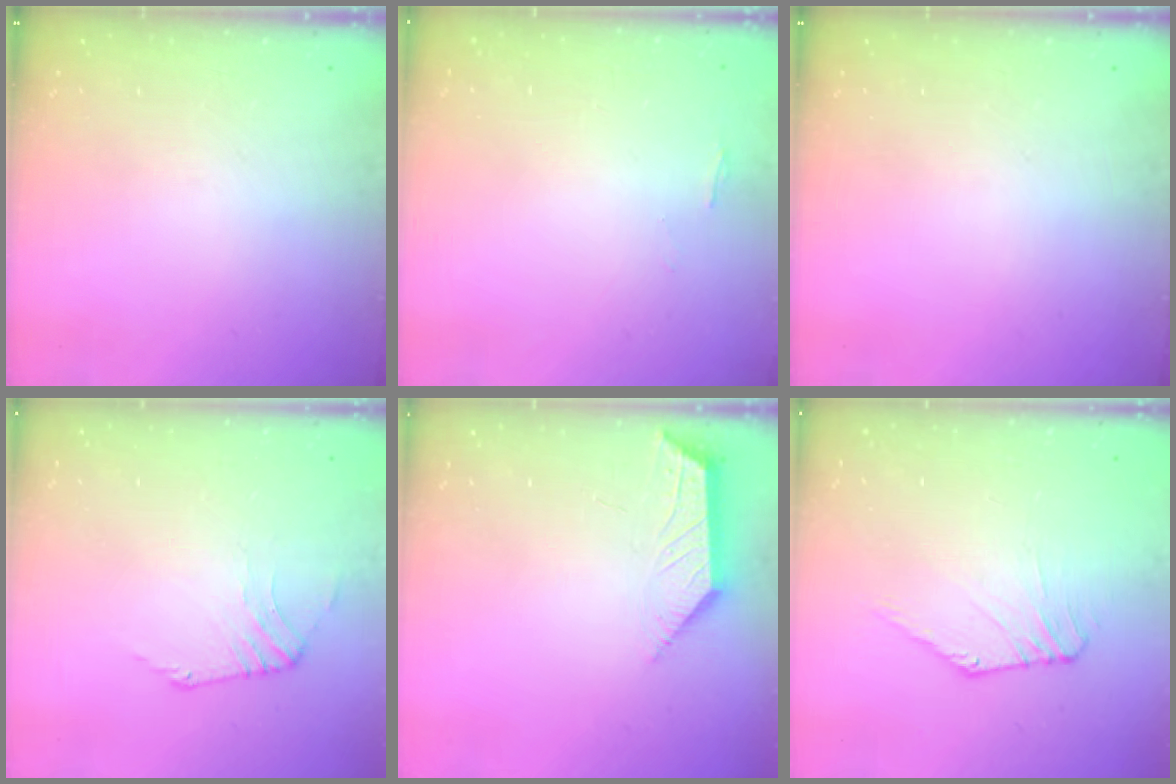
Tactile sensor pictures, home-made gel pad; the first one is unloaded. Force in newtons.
{"total": 0.7, "press": 0.6, "slide": 0.4}
{"total": 0.0}
{"total": 2.4, "press": 2.4, "slide": 0.5}
{"total": 2.3, "press": 2.2, "slide": 0.5}
{"total": 1.1, "press": 1.0, "slide": 0.3}